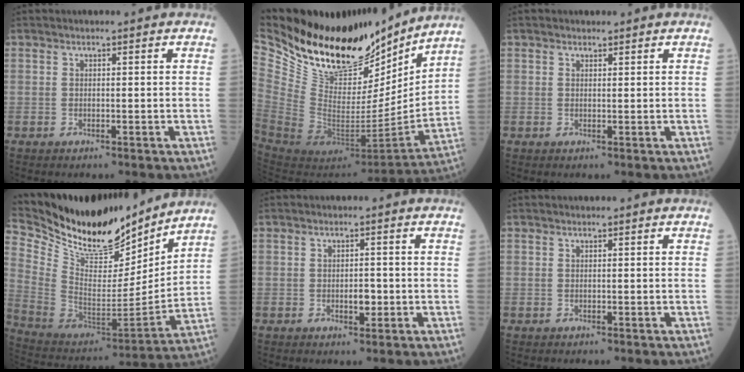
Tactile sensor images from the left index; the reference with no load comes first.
{"total": 27.5, "force": [22.8, 9.8, 11.8], "torque": [-0.241, -0.034, 0.381]}
{"total": 0.5, "force": [0.2, 0.4, -0.3], "torque": [0.004, -0.007, -0.001]}
{"total": 21.9, "force": [19.9, 4.7, 7.7], "torque": [-0.155, -0.038, 0.341]}
{"total": 2.1, "force": [-0.9, 1.1, 1.6], "torque": [-0.021, -0.003, -0.012]}
{"total": 0.0}